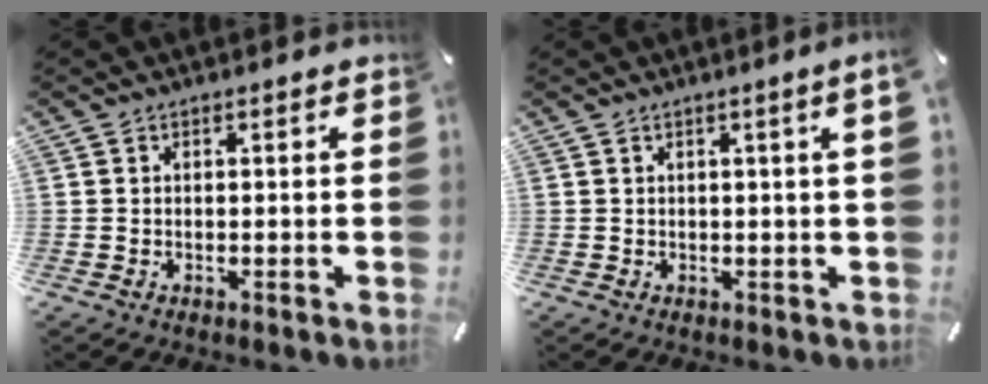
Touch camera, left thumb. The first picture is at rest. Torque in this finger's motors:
{"motor_torque": [0.19, -0.22, 0.20, 0.11, 0.09]}